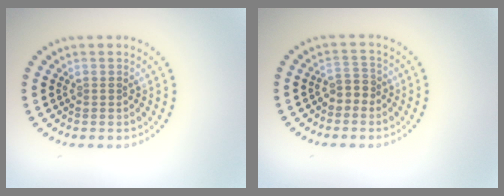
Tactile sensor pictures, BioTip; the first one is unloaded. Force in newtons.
{"total": 1.8, "press": 1.6, "slide": 0.9}